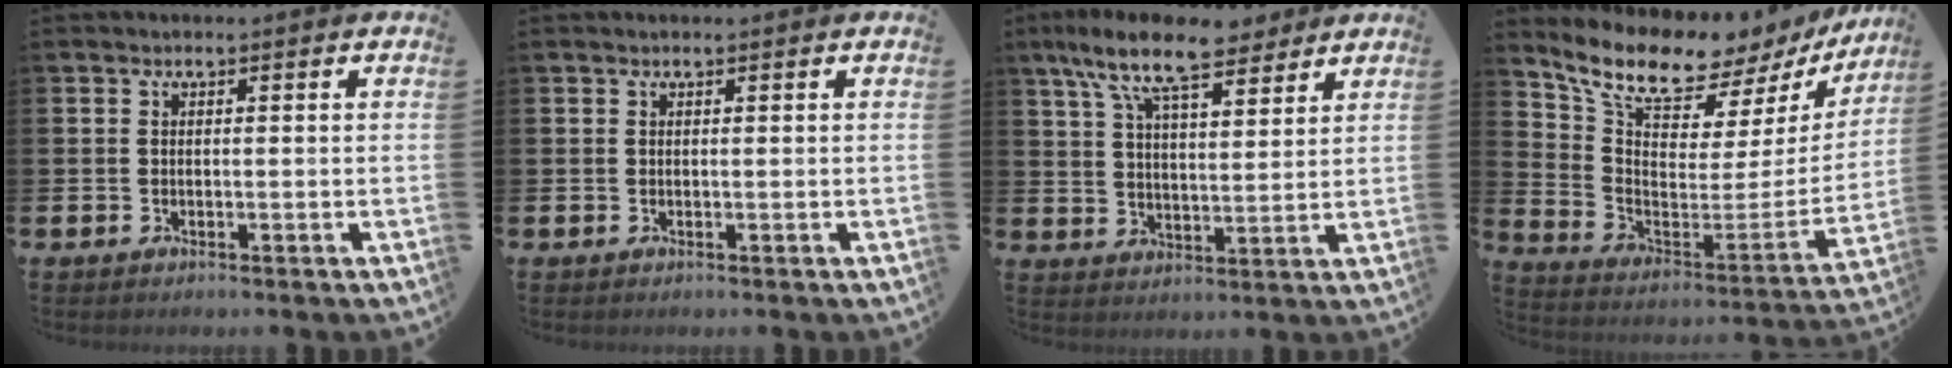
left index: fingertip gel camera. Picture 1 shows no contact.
{"total": 0.0}
{"total": 10.8, "force": [8.8, 3.2, 5.5], "torque": [-0.122, -0.027, 0.158]}
{"total": 10.6, "force": [9.5, 3.3, 3.3], "torque": [-0.105, -0.080, 0.162]}